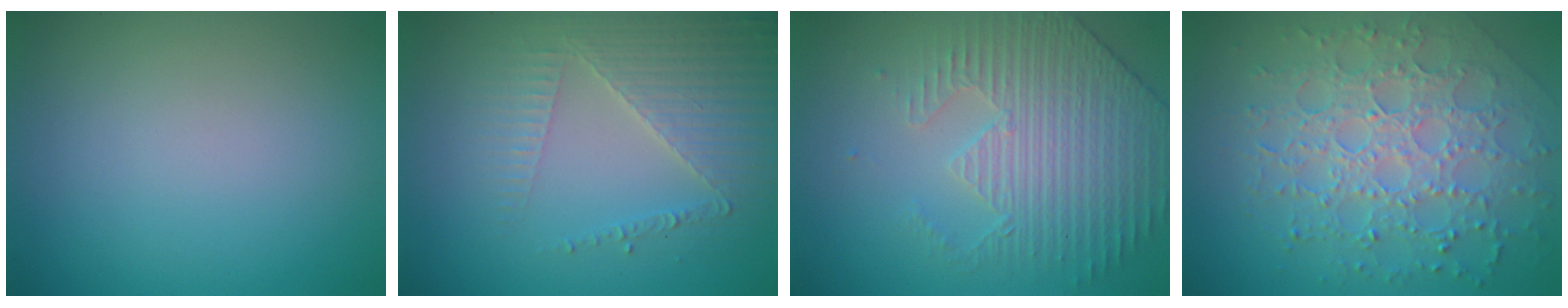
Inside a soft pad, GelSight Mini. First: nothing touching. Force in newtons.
{"total": 3.8, "press": 3.7, "slide": 0.6}
{"total": 4.4, "press": 3.8, "slide": 2.3}
{"total": 7.2, "press": 5.1, "slide": 5.1}